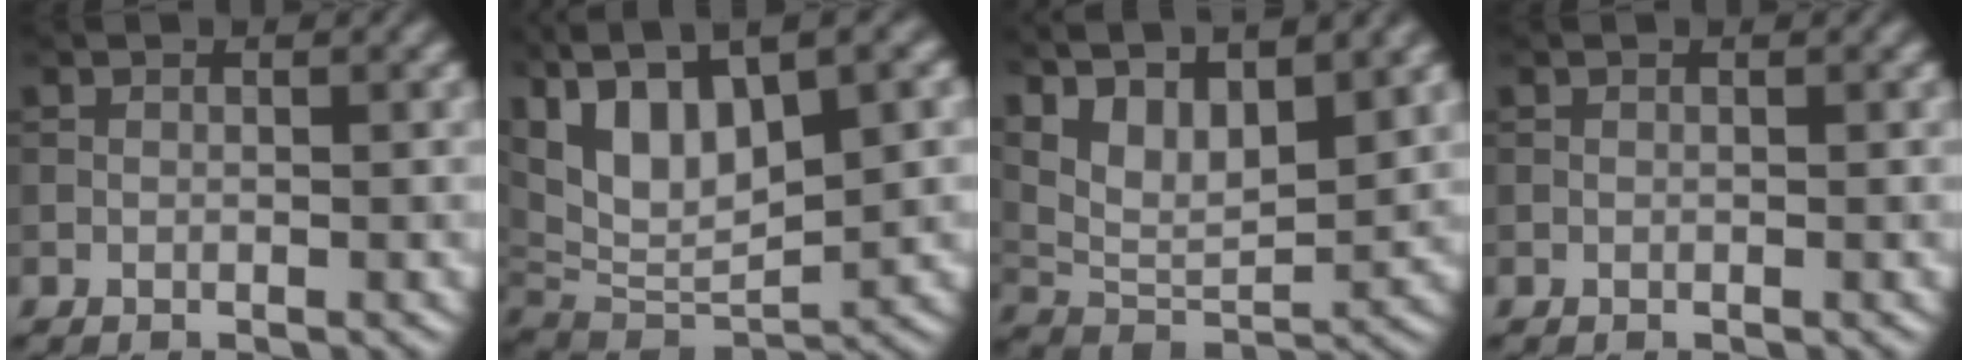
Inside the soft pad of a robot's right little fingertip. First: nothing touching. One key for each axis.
{"total": 12.1, "fx": 4.5, "fy": 5.7, "fz": 9.7, "tx": -0.197, "ty": 0.021, "tz": 0.078}
{"total": 9.3, "fx": 5.7, "fy": 3.7, "fz": 6.4, "tx": -0.136, "ty": 0.011, "tz": 0.099}
{"total": 0.0}